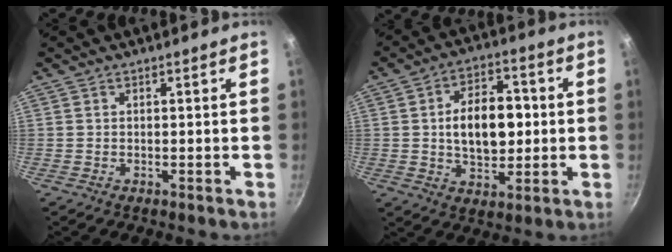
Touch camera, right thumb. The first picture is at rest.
{"total": 12.8, "force": [0.6, 7.8, 10.2], "torque": [-0.133, 0.011, 0.010]}